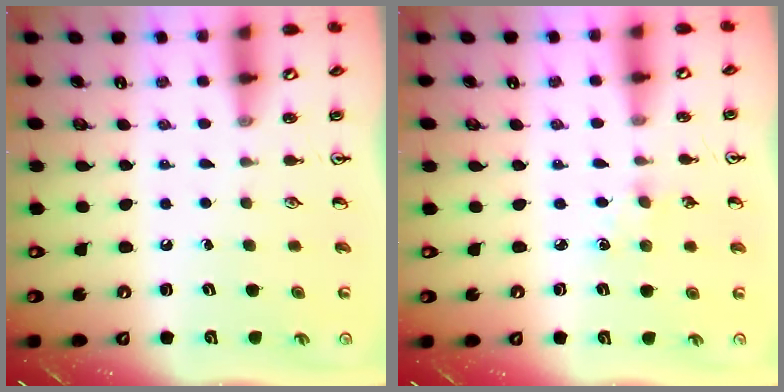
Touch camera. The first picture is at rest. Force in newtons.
{"total": 4.1, "press": 4.1, "slide": 0.5}